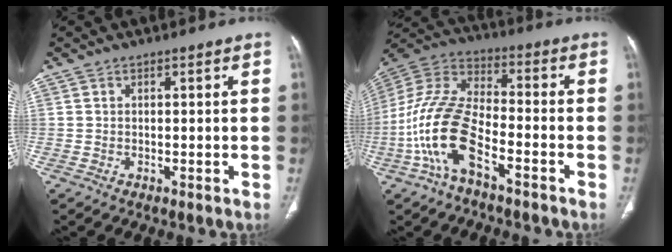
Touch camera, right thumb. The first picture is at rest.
{"total": 17.4, "force": [-7.1, 7.5, 14.0], "torque": [-0.293, 0.041, -0.137]}